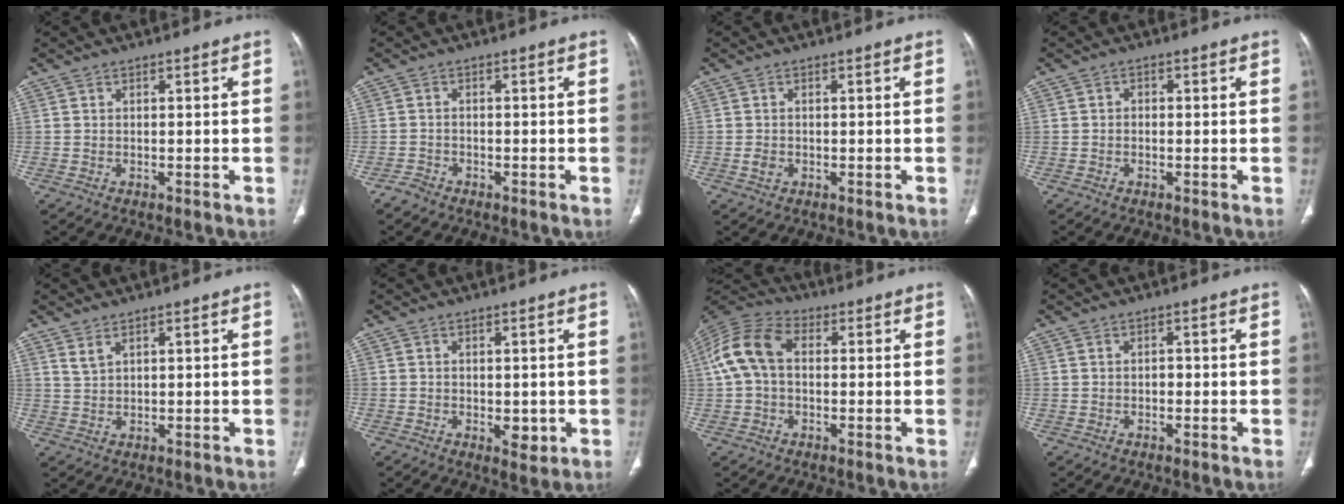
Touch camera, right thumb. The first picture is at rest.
{"total": 1.6, "force": [-1.4, 0.8, 0.2], "torque": [-0.010, 0.001, -0.028]}
{"total": 1.4, "force": [-0.3, 1.1, 0.9], "torque": [-0.016, 0.000, -0.005]}
{"total": 1.0, "force": [-0.2, 0.8, 0.5], "torque": [-0.001, 0.004, -0.007]}
{"total": 2.1, "force": [1.6, 0.7, 1.2], "torque": [-0.026, -0.006, 0.040]}
{"total": 3.2, "force": [-0.6, 1.9, 2.5], "torque": [-0.021, -0.005, -0.001]}
{"total": 10.8, "force": [1.0, 7.2, 8.0], "torque": [-0.168, 0.034, 0.011]}
{"total": 0.7, "force": [-0.2, 0.5, 0.5], "torque": [-0.005, 0.002, -0.005]}